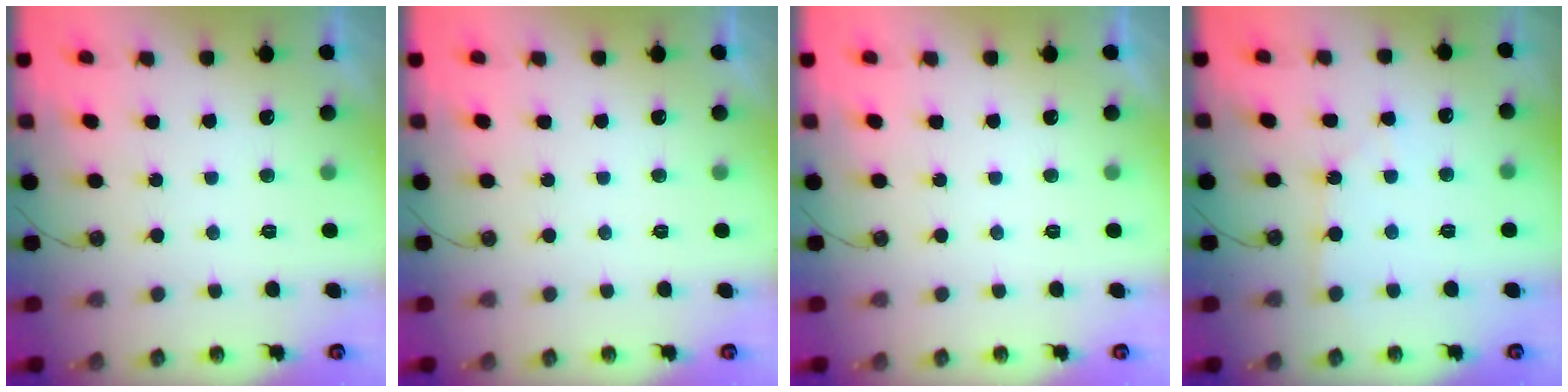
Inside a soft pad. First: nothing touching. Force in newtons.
{"total": 0.0}
{"total": 0.0}
{"total": 5.7, "press": 5.7, "slide": 0.8}